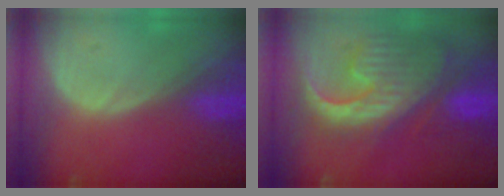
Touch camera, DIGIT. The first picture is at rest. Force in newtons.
{"total": 13.0, "press": 11.2, "slide": 6.6}